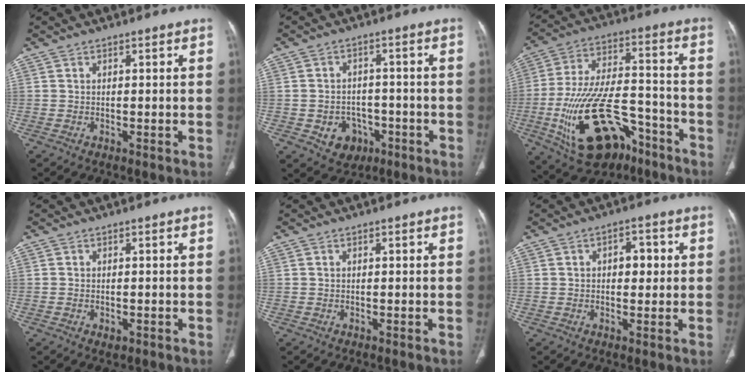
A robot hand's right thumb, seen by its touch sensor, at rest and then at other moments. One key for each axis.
{"total": 7.0, "fx": -2.7, "fy": 5.8, "fz": 2.8, "tx": -0.017, "ty": 0.024, "tz": -0.029}
{"total": 23.2, "fx": -10.8, "fy": 12.3, "fz": 16.5, "tx": -0.312, "ty": 0.062, "tz": -0.164}
{"total": 1.3, "fx": -0.5, "fy": 0.9, "fz": 0.8, "tx": -0.013, "ty": 0.002, "tz": -0.003}
{"total": 0.0}
{"total": 4.7, "fx": 0.8, "fy": 2.8, "fz": 3.7, "tx": -0.036, "ty": 0.006, "tz": 0.010}